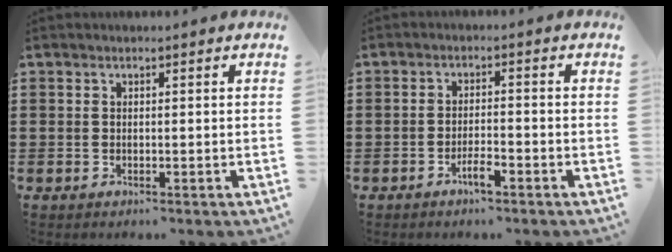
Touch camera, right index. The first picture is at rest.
{"total": 3.1, "force": [-2.2, 0.4, 2.2], "torque": [-0.045, -0.001, -0.042]}